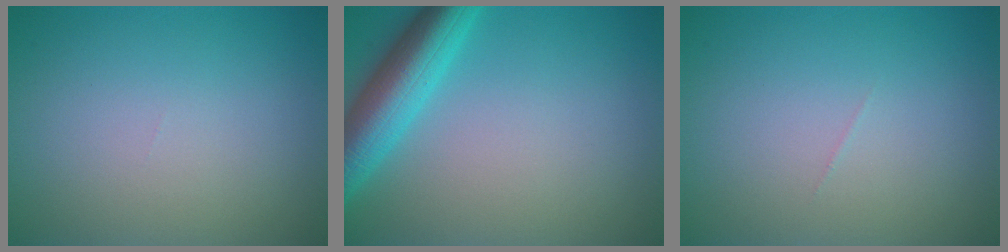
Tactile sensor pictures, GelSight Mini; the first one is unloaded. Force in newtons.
{"total": 6.2, "press": 6.2, "slide": 0.3}
{"total": 0.0}